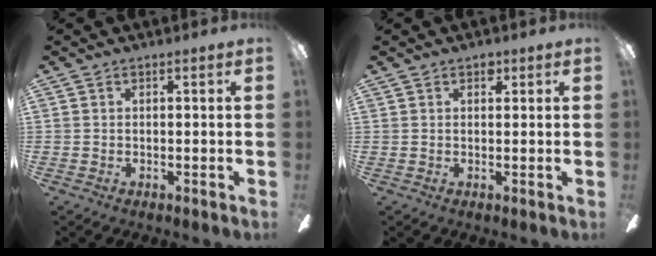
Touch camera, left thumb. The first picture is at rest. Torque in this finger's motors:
{"motor_torque": [0.29, -0.02, 0.25, -0.10, 0.00]}